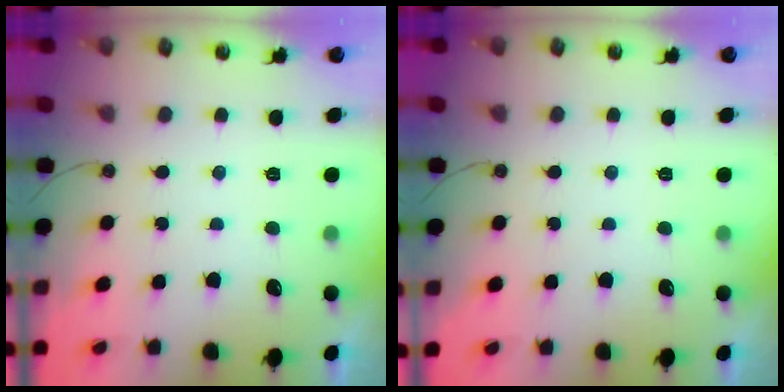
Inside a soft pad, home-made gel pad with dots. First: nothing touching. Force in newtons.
{"total": 0.0}